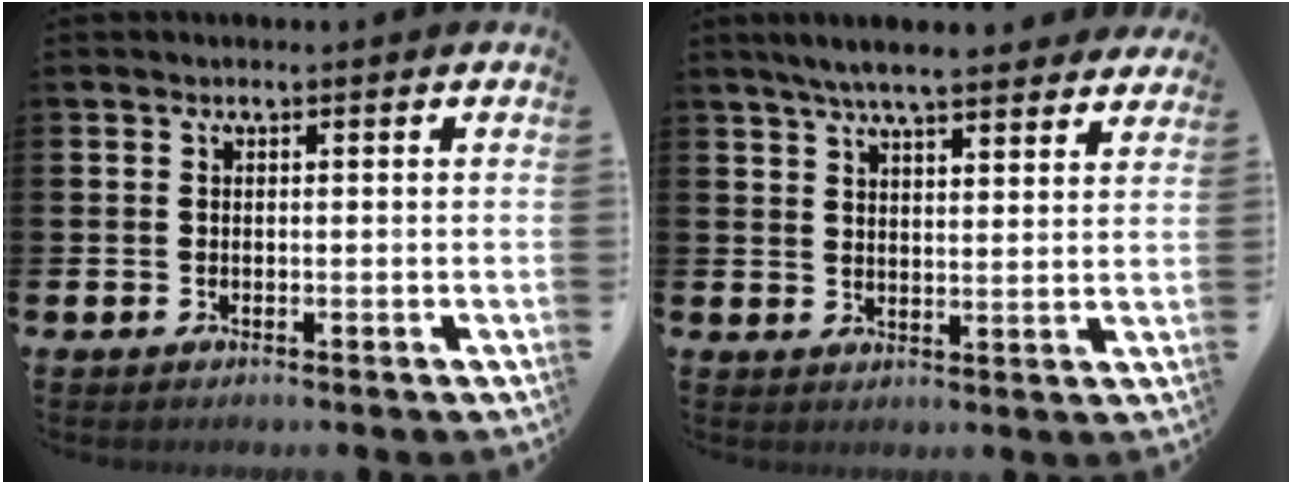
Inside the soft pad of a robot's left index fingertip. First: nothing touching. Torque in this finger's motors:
{"motor_torque": [1.11, -1.03, 0.73, 0.21]}